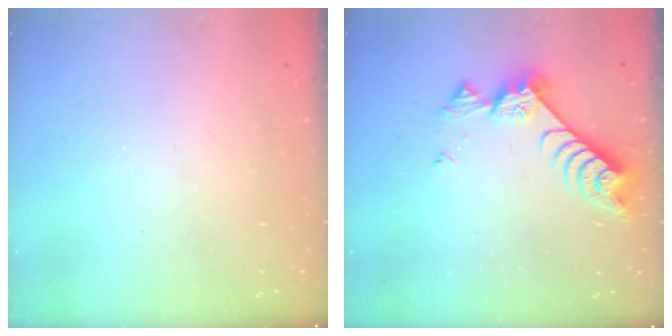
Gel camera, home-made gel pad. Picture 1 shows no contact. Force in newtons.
{"total": 8.7, "press": 8.7, "slide": 0.4}